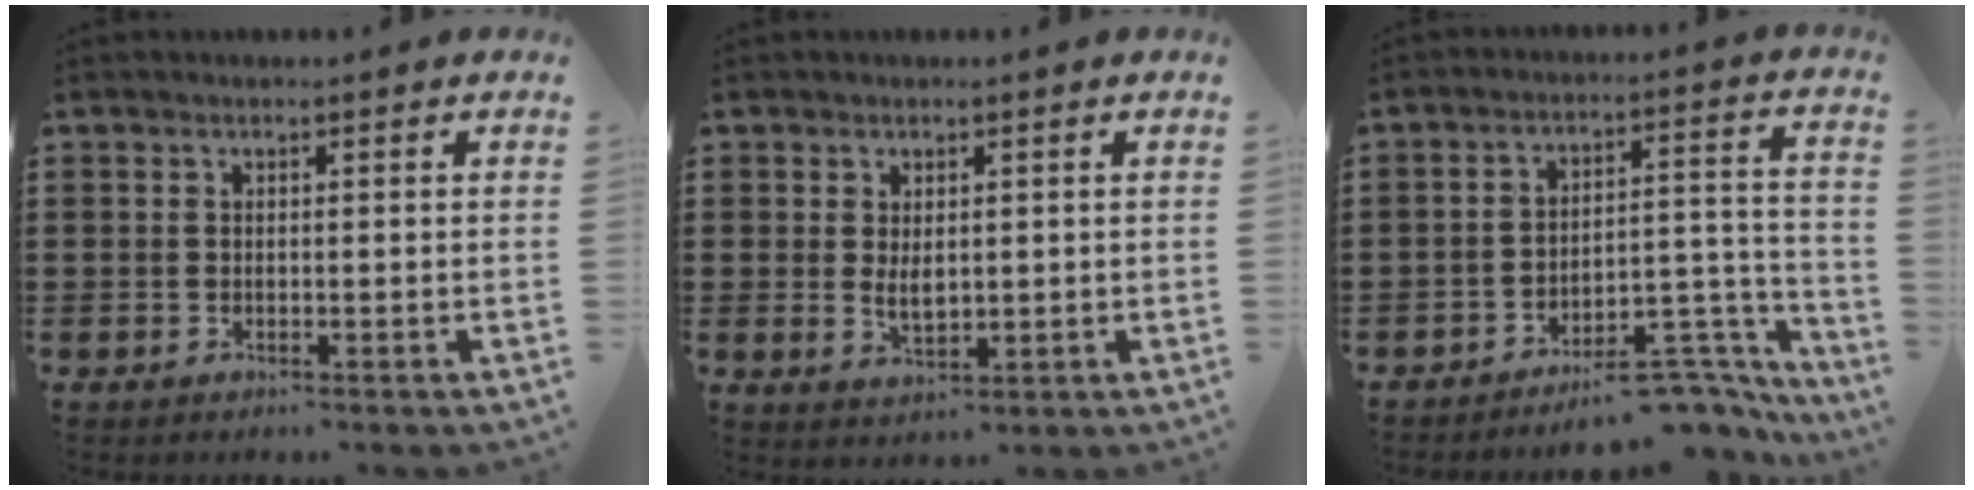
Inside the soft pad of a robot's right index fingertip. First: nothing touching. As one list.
[{"total": 2.8, "force": [0.4, 1.5, 2.4], "torque": [-0.039, 0.001, 0.006]}, {"total": 7.7, "force": [-6.6, 2.0, 3.2], "torque": [-0.035, 0.018, -0.125]}]